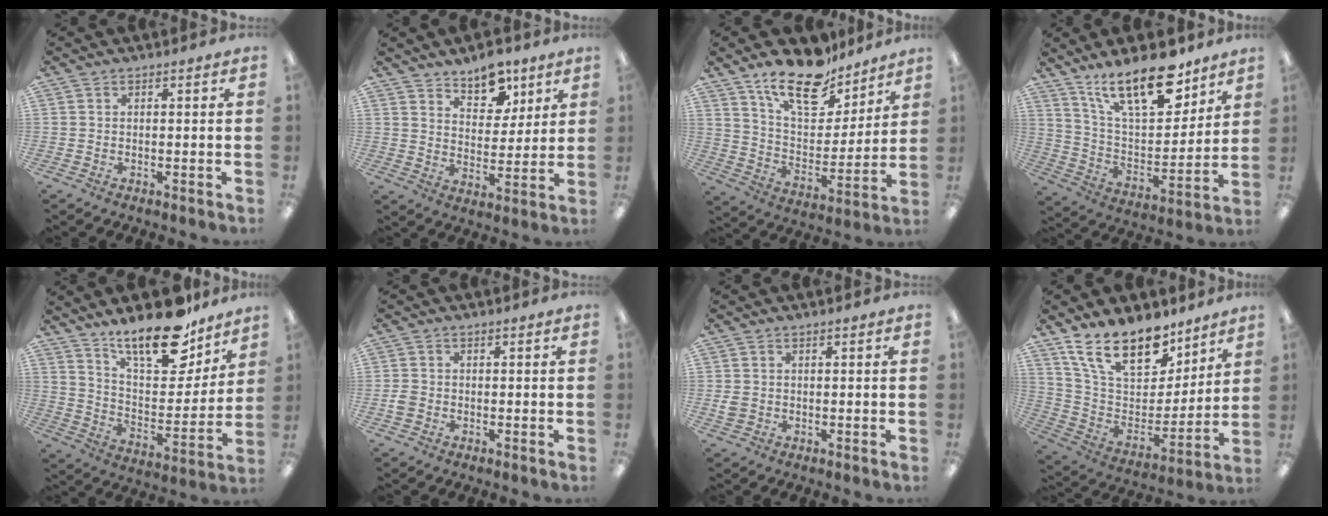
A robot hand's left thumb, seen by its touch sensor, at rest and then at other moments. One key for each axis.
{"total": 9.8, "fx": 7.5, "fy": 5.3, "fz": 3.4, "tx": -0.037, "ty": -0.046, "tz": 0.134}
{"total": 18.0, "fx": 13.8, "fy": 7.7, "fz": 8.5, "tx": -0.147, "ty": -0.085, "tz": 0.244}
{"total": 20.9, "fx": 13.8, "fy": 8.4, "fz": 13.4, "tx": -0.231, "ty": -0.081, "tz": 0.234}
{"total": 20.4, "fx": 15.6, "fy": 7.5, "fz": 10.8, "tx": -0.172, "ty": -0.102, "tz": 0.265}
{"total": 2.1, "fx": -0.6, "fy": 1.8, "fz": 0.8, "tx": -0.013, "ty": 0.005, "tz": -0.013}
{"total": 2.0, "fx": 0.1, "fy": 1.8, "fz": 0.9, "tx": -0.008, "ty": 0.001, "tz": -0.001}
{"total": 19.9, "fx": 14.0, "fy": 9.7, "fz": 10.2, "tx": -0.191, "ty": -0.081, "tz": 0.258}